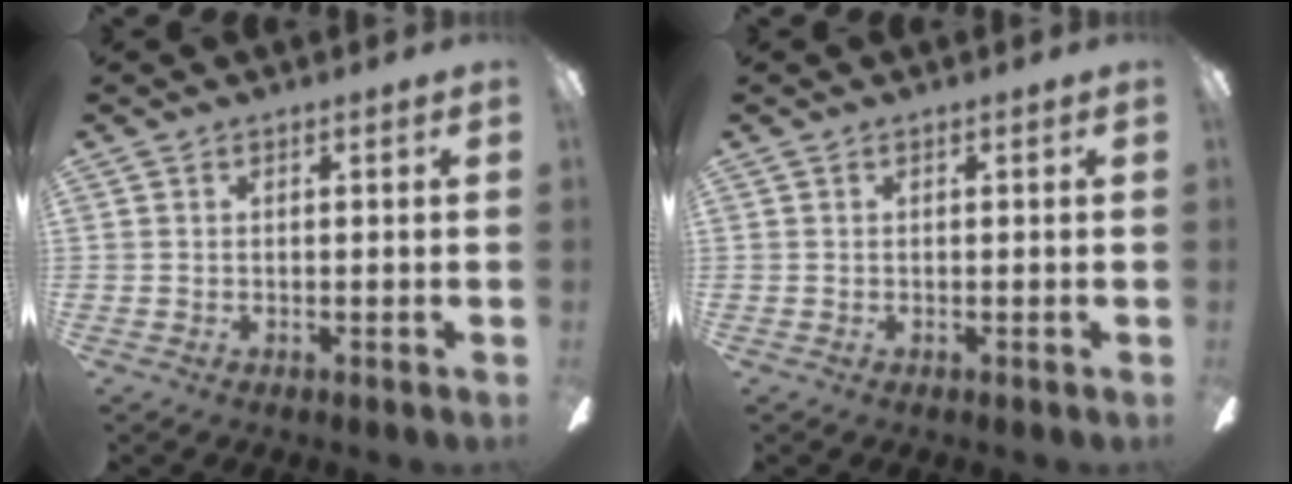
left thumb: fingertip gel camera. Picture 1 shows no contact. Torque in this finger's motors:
{"motor_torque": [-0.04, -0.01, 0.05, -0.02, 0.00]}